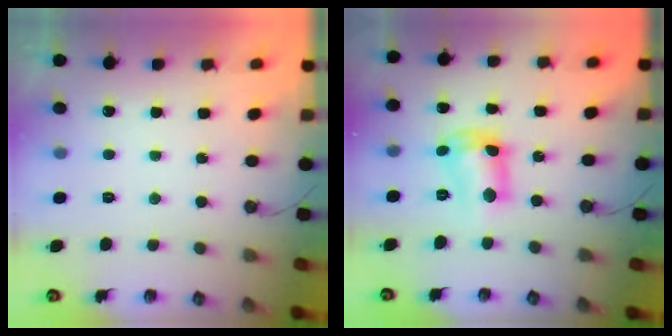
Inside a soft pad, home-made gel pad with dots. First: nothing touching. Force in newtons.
{"total": 11.7, "press": 11.7, "slide": 0.9}